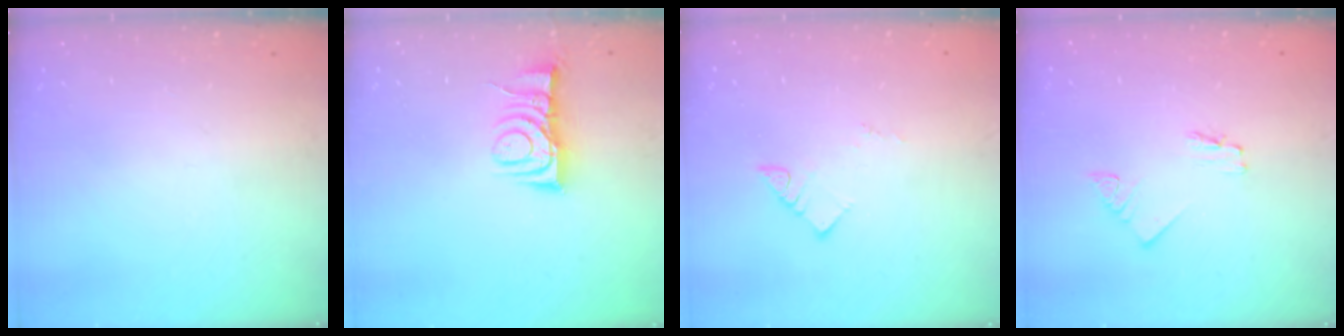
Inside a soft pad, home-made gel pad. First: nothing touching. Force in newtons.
{"total": 7.0, "press": 7.0, "slide": 0.9}
{"total": 4.1, "press": 4.1, "slide": 0.2}
{"total": 2.1, "press": 2.1, "slide": 0.2}